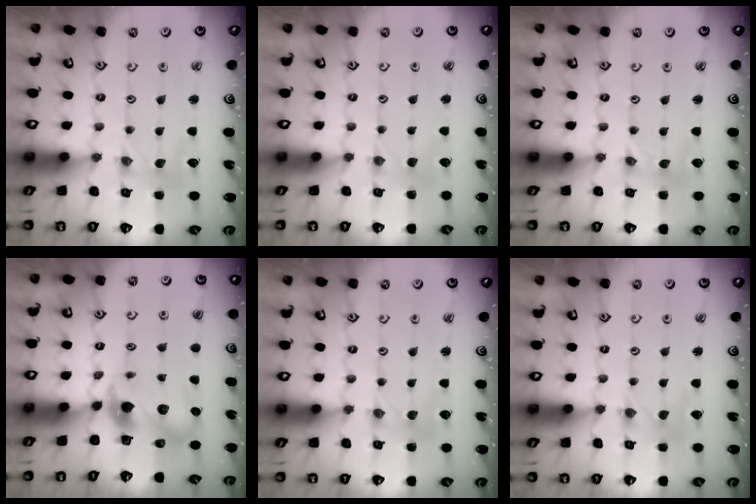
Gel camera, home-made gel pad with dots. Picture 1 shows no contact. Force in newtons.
{"total": 2.3, "press": 2.3, "slide": 0.4}
{"total": 0.0}
{"total": 6.5, "press": 6.5, "slide": 0.6}
{"total": 1.0, "press": 0.9, "slide": 0.3}
{"total": 0.0}